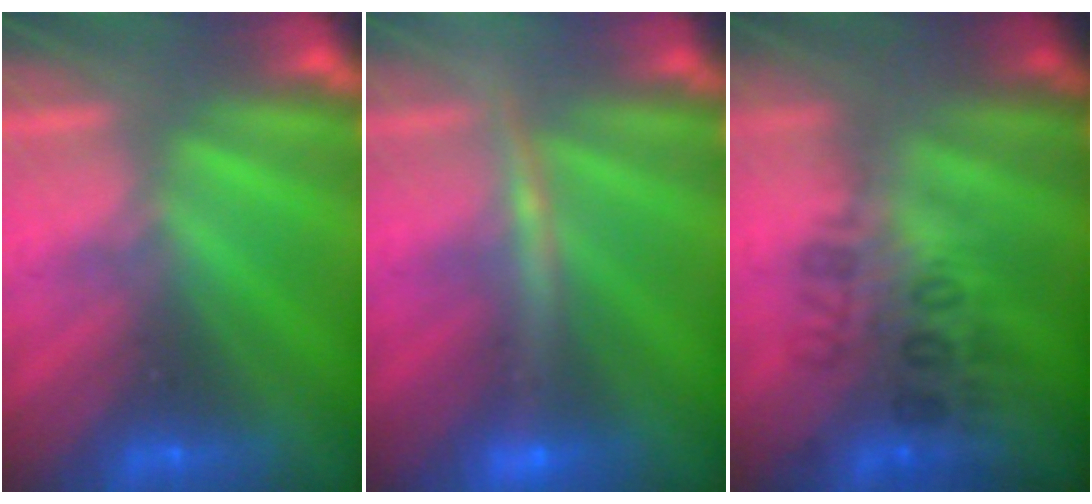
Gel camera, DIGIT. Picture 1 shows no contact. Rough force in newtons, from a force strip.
{"total": 2.5}
{"total": 2.9}